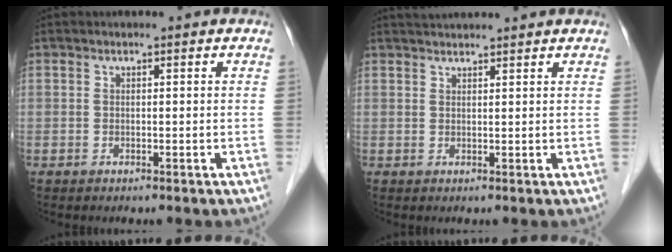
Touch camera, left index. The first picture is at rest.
{"total": 4.8, "force": [4.6, -0.4, 1.4], "torque": [-0.019, 0.033, 0.067]}